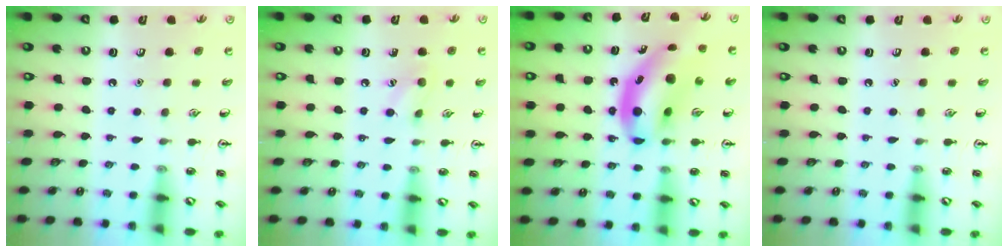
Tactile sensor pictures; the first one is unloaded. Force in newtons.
{"total": 7.5, "press": 7.3, "slide": 1.9}
{"total": 13.2, "press": 12.6, "slide": 3.9}
{"total": 0.0}